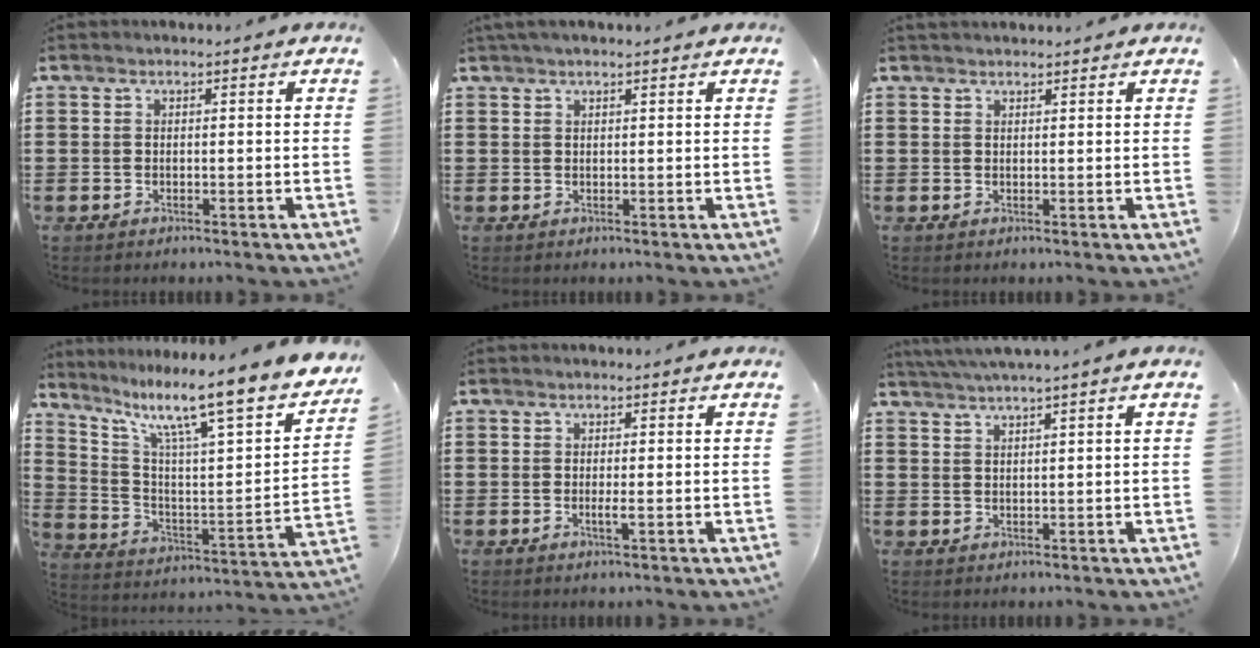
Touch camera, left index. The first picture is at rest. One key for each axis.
{"total": 1.5, "fx": 1.2, "fy": 0.0, "fz": 0.9, "tx": -0.019, "ty": 0.000, "tz": 0.022}
{"total": 1.0, "fx": 1.0, "fy": 0.2, "fz": 0.0, "tx": -0.002, "ty": 0.000, "tz": 0.019}
{"total": 11.8, "fx": 9.0, "fy": 1.1, "fz": 7.6, "tx": -0.151, "ty": -0.079, "tz": 0.135}
{"total": 1.4, "fx": -0.1, "fy": 0.1, "fz": 1.4, "tx": -0.025, "ty": -0.004, "tz": -0.002}
{"total": 2.3, "fx": 1.9, "fy": -0.7, "fz": 1.0, "tx": -0.022, "ty": -0.001, "tz": 0.036}